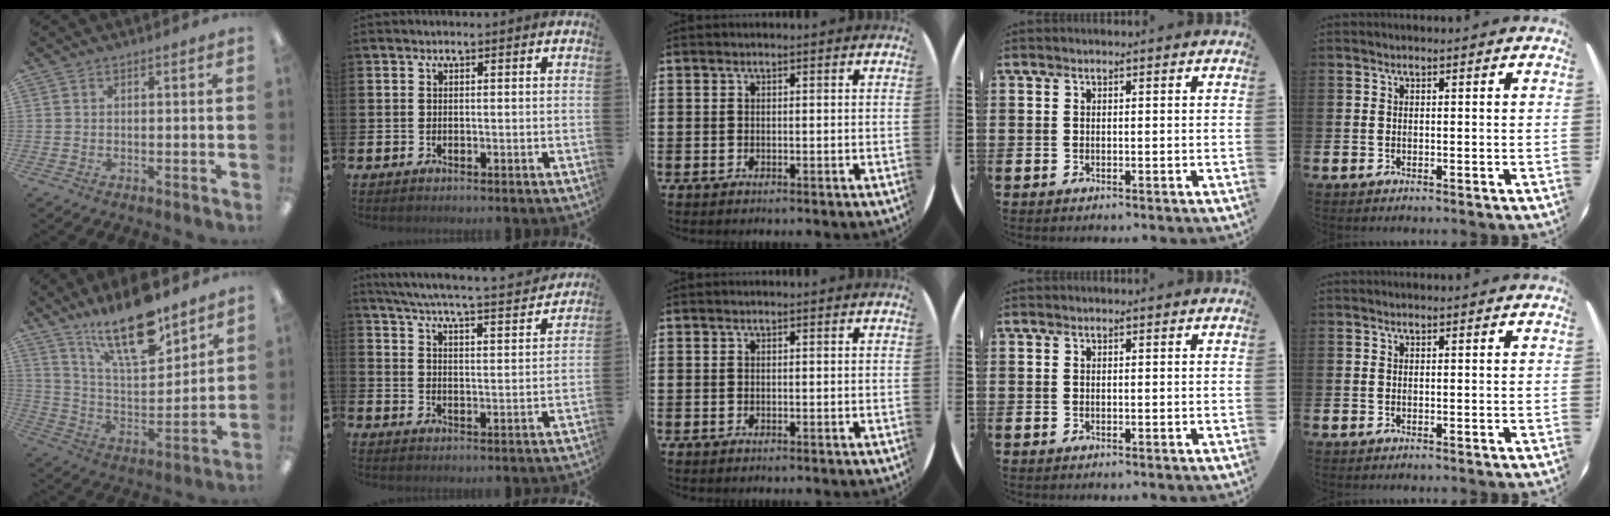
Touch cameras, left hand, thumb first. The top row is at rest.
{"thumb": {"total": 20.2, "force": [14.5, 6.8, 12.4], "torque": [-0.212, -0.082, 0.245]}, "index": {"total": 5.9, "force": [5.6, 0.1, 2.0], "torque": [-0.056, -0.044, 0.092]}}